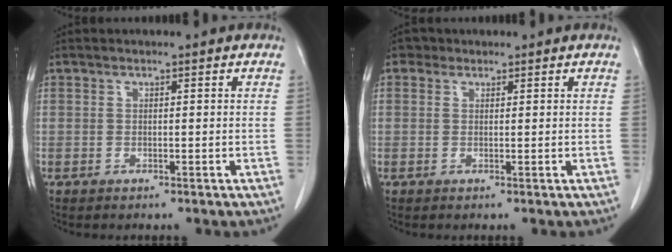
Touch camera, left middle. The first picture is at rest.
{"total": 1.3, "force": [0.8, 1.0, 0.1], "torque": [0.003, 0.002, 0.008]}